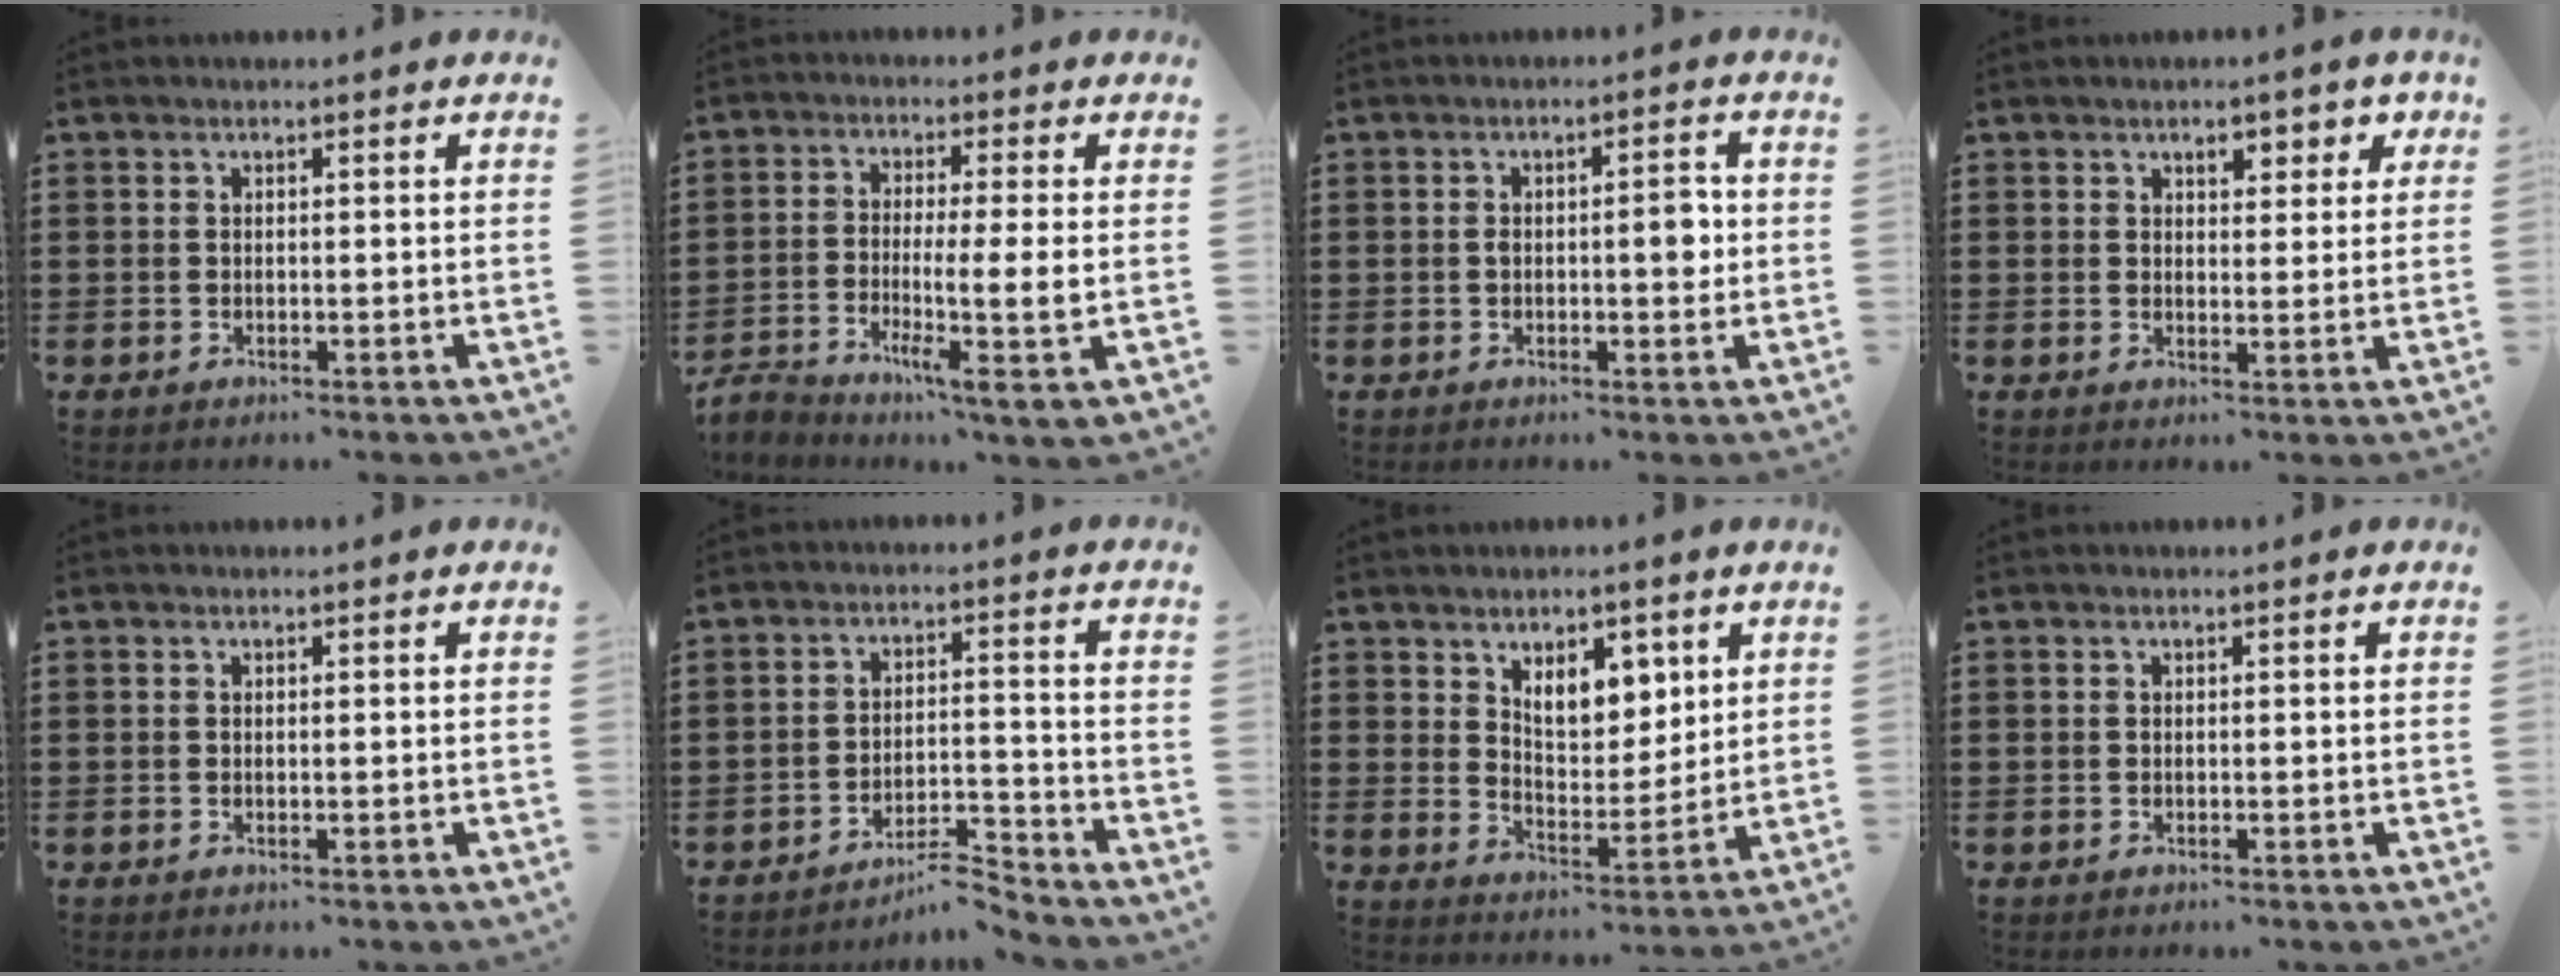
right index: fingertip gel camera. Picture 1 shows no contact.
{"total": 6.8, "force": [-1.7, 0.6, 6.5], "torque": [-0.116, -0.012, -0.033]}
{"total": 3.8, "force": [-0.1, 1.3, 3.5], "torque": [-0.042, -0.008, -0.009]}
{"total": 3.4, "force": [2.0, 1.9, 2.0], "torque": [-0.024, 0.001, 0.026]}
{"total": 0.0}
{"total": 5.3, "force": [-5.0, 0.3, 1.8], "torque": [-0.032, -0.001, -0.098]}
{"total": 6.9, "force": [4.0, 3.9, 4.0], "torque": [-0.072, -0.006, 0.069]}
{"total": 0.0}